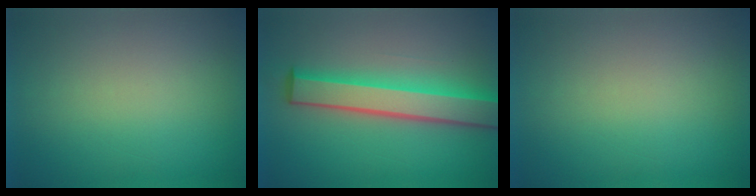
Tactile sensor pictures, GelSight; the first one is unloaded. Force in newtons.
{"total": 6.5}
{"total": 1.3}